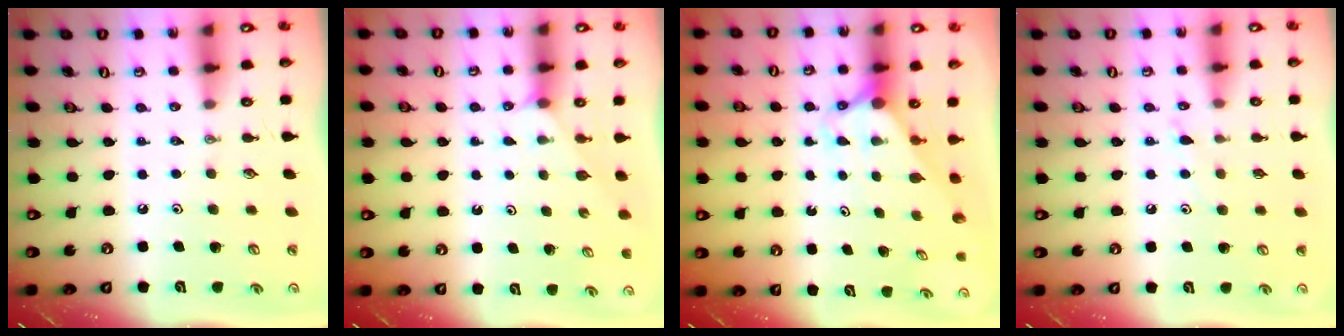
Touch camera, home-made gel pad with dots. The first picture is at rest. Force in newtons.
{"total": 2.1, "press": 2.0, "slide": 0.3}
{"total": 2.9, "press": 2.9, "slide": 0.0}
{"total": 6.6, "press": 6.6, "slide": 0.7}